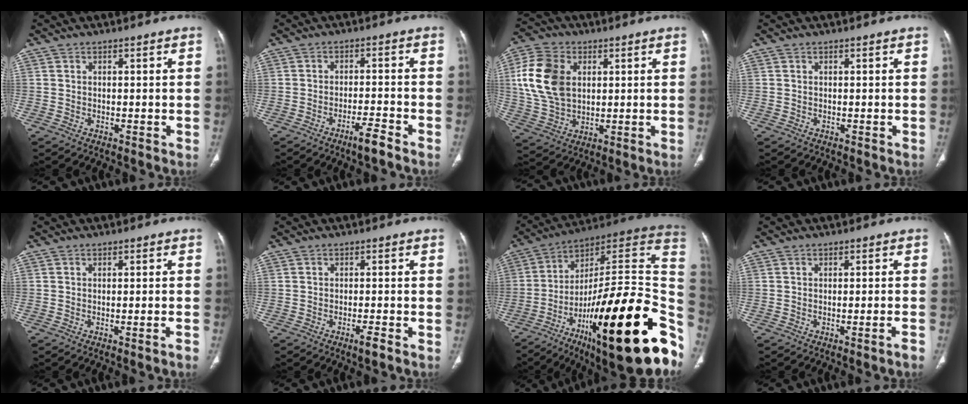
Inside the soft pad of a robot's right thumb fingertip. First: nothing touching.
{"total": 4.6, "force": [-3.3, 0.4, 3.1], "torque": [-0.062, 0.020, -0.057]}
{"total": 14.9, "force": [3.1, 10.5, 10.1], "torque": [-0.194, 0.001, 0.063]}
{"total": 0.0}
{"total": 2.1, "force": [-1.4, -0.1, 1.6], "torque": [-0.034, 0.004, -0.016]}
{"total": 2.8, "force": [-1.8, 0.3, 2.1], "torque": [-0.042, 0.006, -0.032]}
{"total": 37.8, "force": [-13.9, 10.9, 33.4], "torque": [-0.394, 0.068, -0.211]}
{"total": 2.5, "force": [-1.7, -0.1, 1.9], "torque": [-0.038, 0.007, -0.020]}